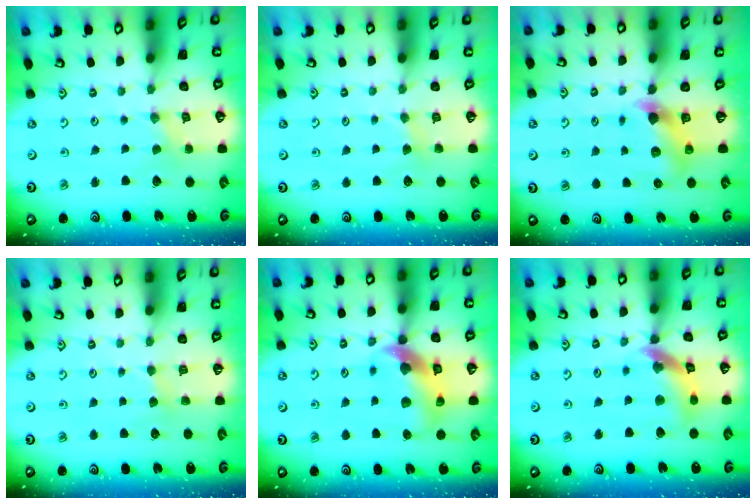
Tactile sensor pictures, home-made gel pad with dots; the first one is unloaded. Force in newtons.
{"total": 2.5, "press": 2.4, "slide": 0.4}
{"total": 5.4, "press": 5.4, "slide": 0.3}
{"total": 2.9, "press": 2.9, "slide": 0.3}
{"total": 11.0, "press": 10.9, "slide": 1.6}
{"total": 13.2, "press": 13.1, "slide": 1.5}